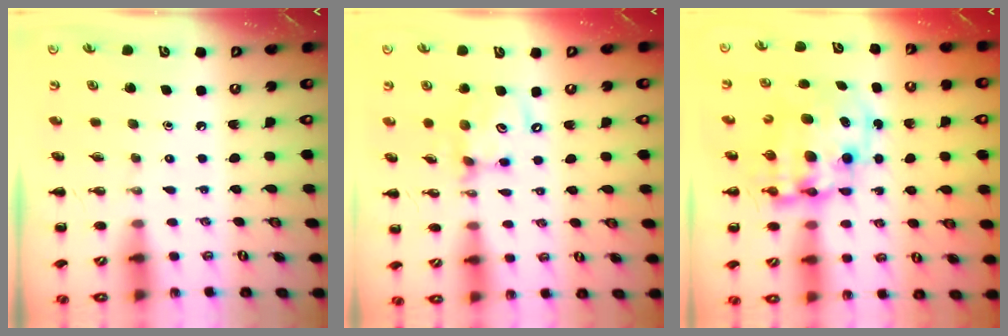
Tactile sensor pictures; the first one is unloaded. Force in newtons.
{"total": 12.0, "press": 11.7, "slide": 2.8}
{"total": 12.8, "press": 12.4, "slide": 3.1}